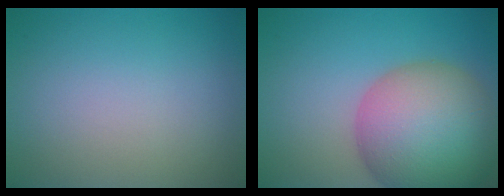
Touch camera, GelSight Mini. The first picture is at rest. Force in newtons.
{"total": 13.0, "press": 13.0, "slide": 0.5}